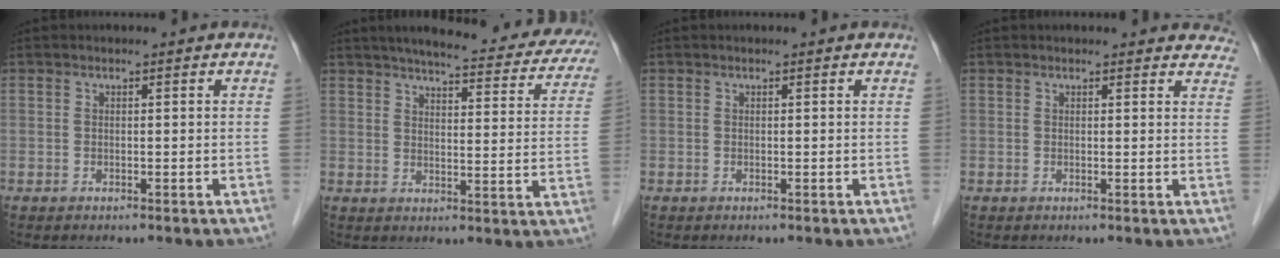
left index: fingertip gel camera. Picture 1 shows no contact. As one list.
[{"total": 23.0, "force": [20.0, 4.5, 10.4], "torque": [-0.132, -0.023, 0.225]}, {"total": 0.0}, {"total": 9.7, "force": [9.0, 2.8, 2.2], "torque": [0.010, -0.003, 0.073]}]